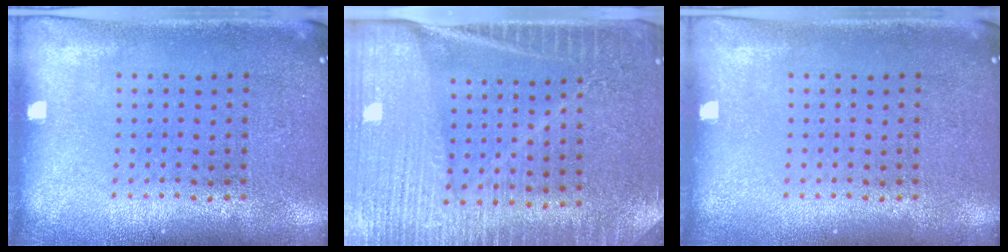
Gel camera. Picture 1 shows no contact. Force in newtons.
{"total": 4.0, "press": 3.7, "slide": 1.5}
{"total": 0.0}